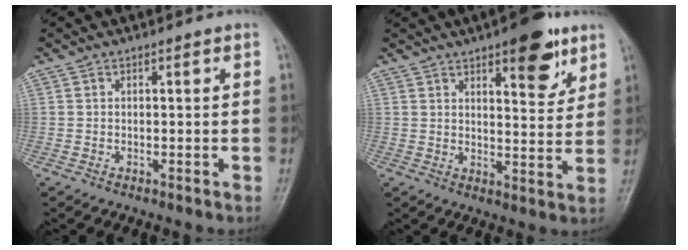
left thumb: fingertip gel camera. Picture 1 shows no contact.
{"total": 11.0, "force": [6.4, 4.0, 8.0], "torque": [-0.079, -0.031, 0.086]}